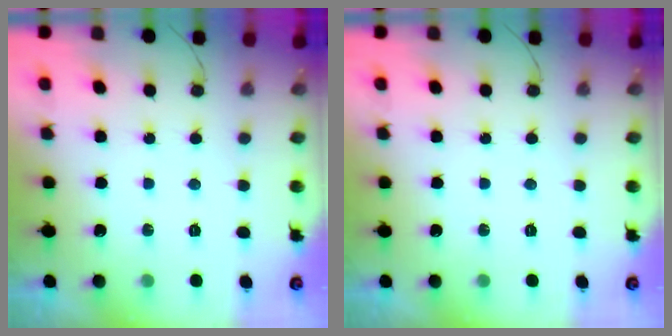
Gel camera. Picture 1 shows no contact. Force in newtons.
{"total": 0.0}